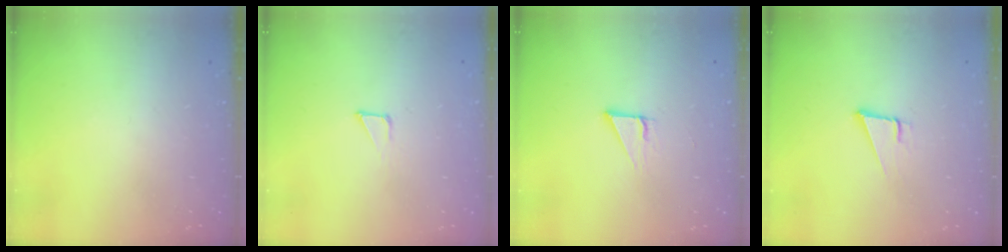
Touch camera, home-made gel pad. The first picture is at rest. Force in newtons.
{"total": 1.2, "press": 1.2, "slide": 0.0}
{"total": 2.9, "press": 2.9, "slide": 0.1}
{"total": 4.4, "press": 3.8, "slide": 2.3}